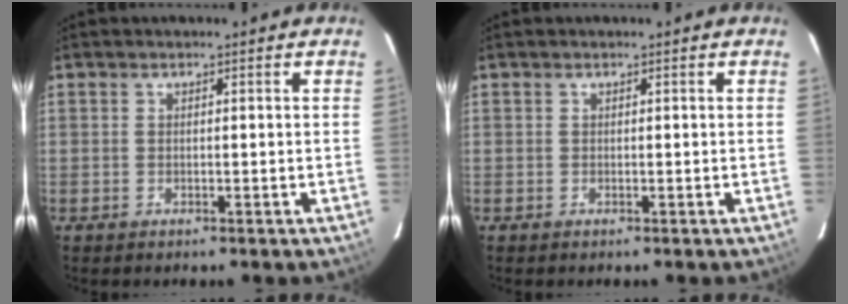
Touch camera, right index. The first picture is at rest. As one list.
[{"total": 0.0}]